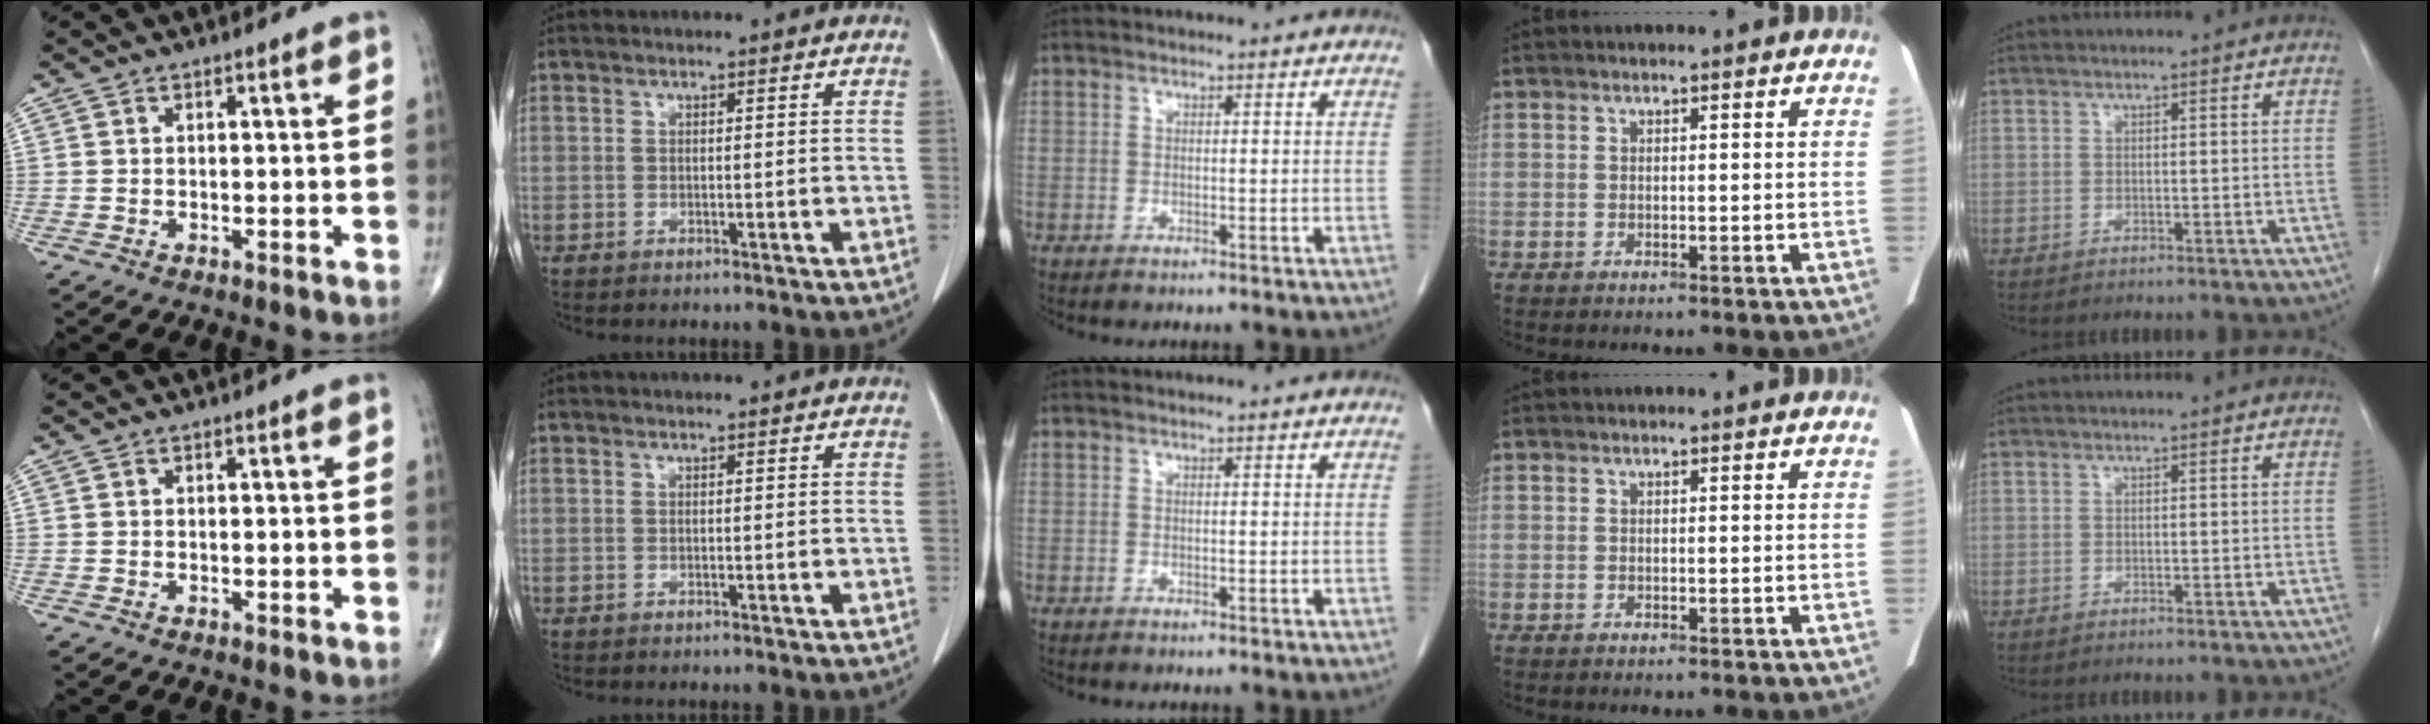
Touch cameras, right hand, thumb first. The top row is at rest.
{}